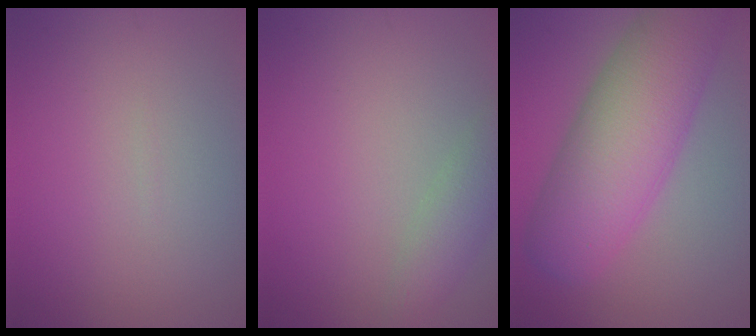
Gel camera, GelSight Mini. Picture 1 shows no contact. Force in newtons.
{"total": 2.6, "press": 2.6, "slide": 0.1}
{"total": 10.2, "press": 10.2, "slide": 0.2}